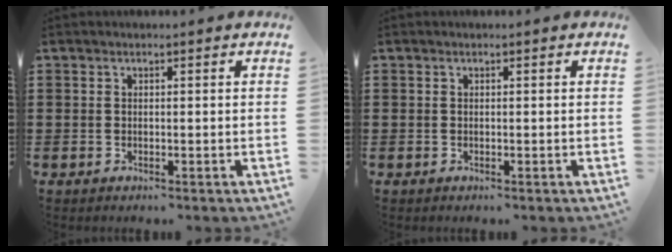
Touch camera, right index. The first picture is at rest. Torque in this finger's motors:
{"motor_torque": [-0.21, 0.17, 0.00, 0.00]}